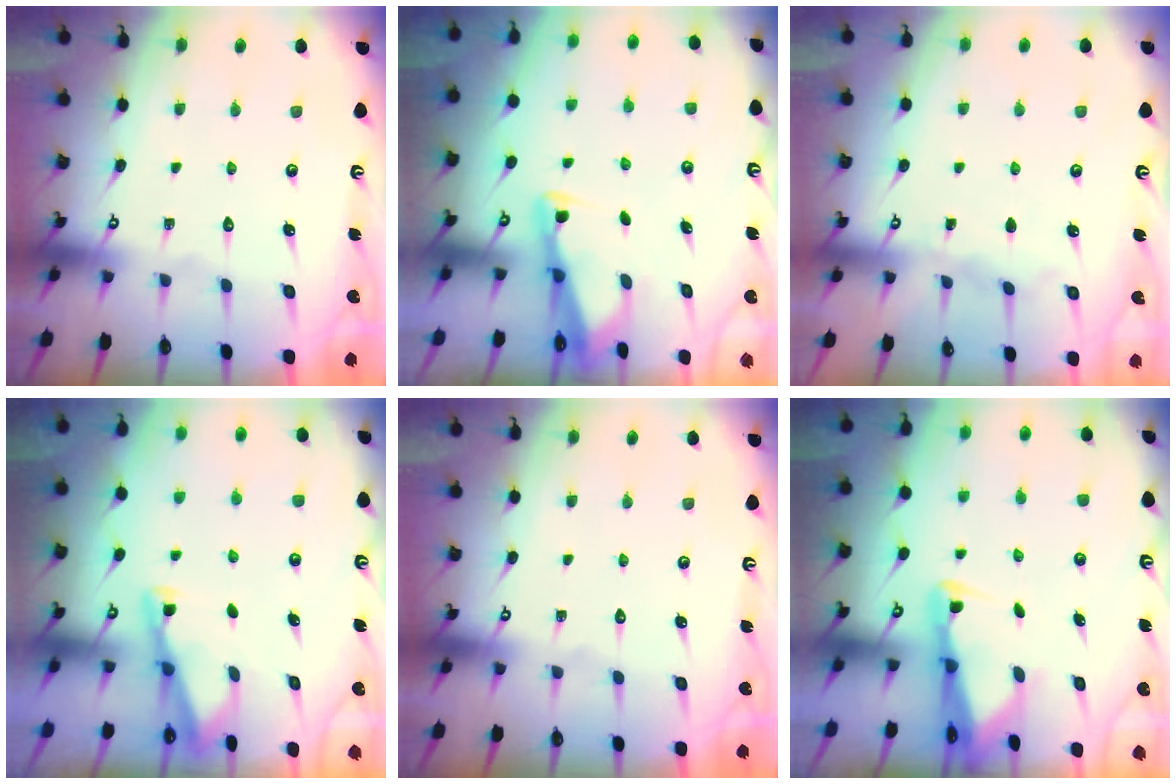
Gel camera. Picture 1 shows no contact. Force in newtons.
{"total": 2.9, "press": 2.9, "slide": 0.3}
{"total": 3.4, "press": 3.4, "slide": 0.5}
{"total": 3.1, "press": 3.1, "slide": 0.3}
{"total": 0.0}
{"total": 2.4, "press": 2.3, "slide": 0.5}